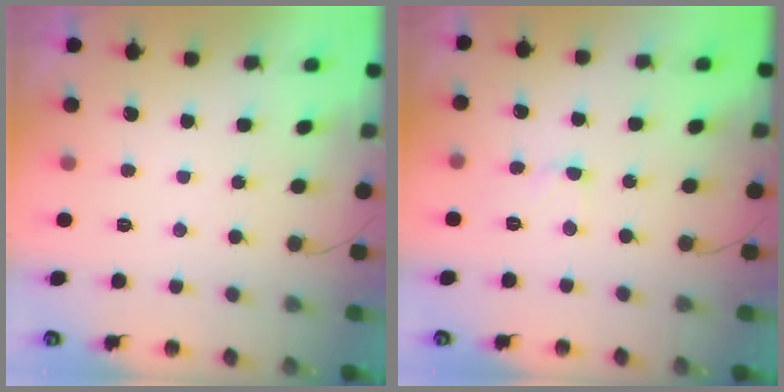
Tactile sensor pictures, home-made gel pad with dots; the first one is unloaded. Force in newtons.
{"total": 3.7, "press": 3.7, "slide": 0.3}